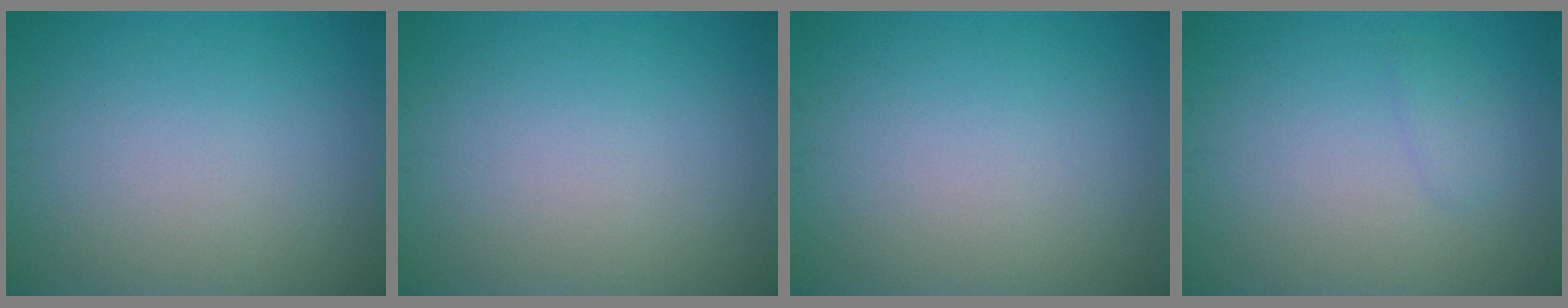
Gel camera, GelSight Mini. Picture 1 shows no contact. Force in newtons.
{"total": 0.0}
{"total": 0.0}
{"total": 1.0, "press": 1.0, "slide": 0.1}